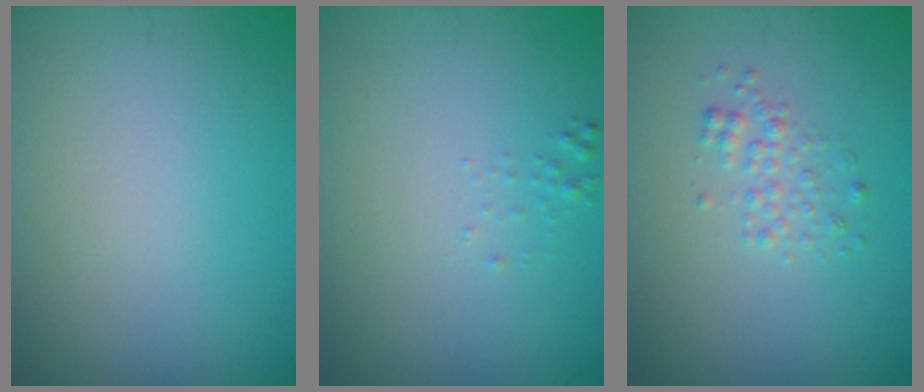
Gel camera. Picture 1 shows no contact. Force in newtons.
{"total": 0.5, "press": 0.5, "slide": 0.0}
{"total": 1.5, "press": 1.5, "slide": 0.0}